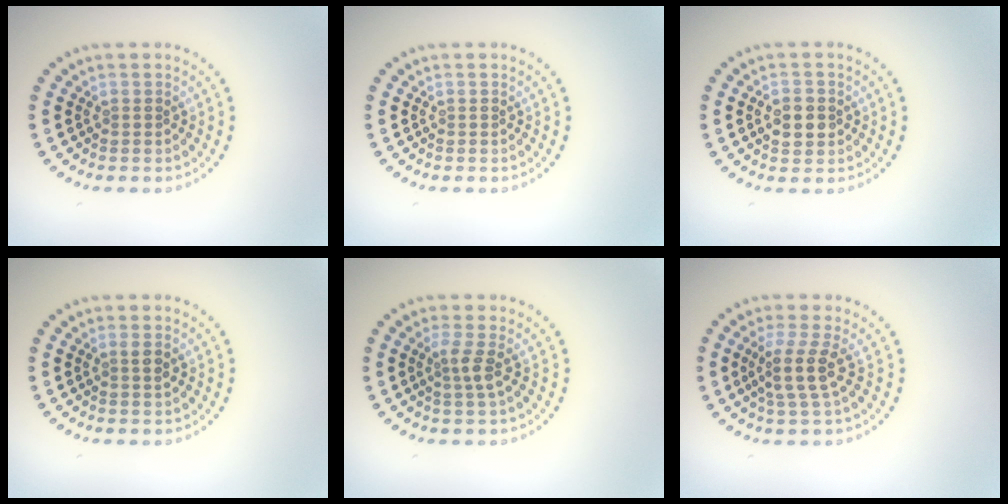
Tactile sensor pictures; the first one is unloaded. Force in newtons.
{"total": 0.0}
{"total": 3.0, "press": 3.0, "slide": 0.2}
{"total": 1.0, "press": 0.8, "slide": 0.5}
{"total": 1.8, "press": 1.3, "slide": 1.3}
{"total": 2.9, "press": 2.1, "slide": 2.0}